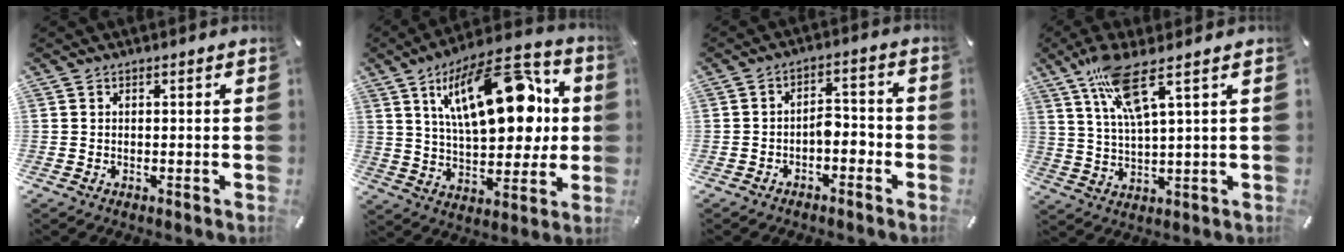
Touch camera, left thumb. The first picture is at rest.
{"total": 24.3, "force": [8.2, 11.7, 19.7], "torque": [-0.308, -0.029, 0.125]}
{"total": 4.8, "force": [-2.5, 2.8, 3.0], "torque": [-0.050, 0.019, -0.046]}
{"total": 10.4, "force": [6.0, 1.7, 8.3], "torque": [-0.167, -0.010, 0.106]}